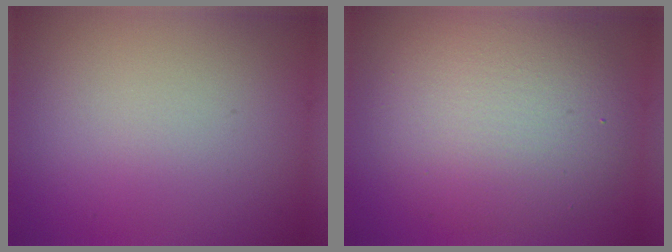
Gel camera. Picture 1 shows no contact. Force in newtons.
{"total": 7.3, "press": 7.3, "slide": 0.4}